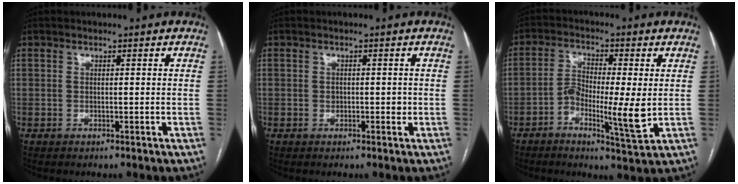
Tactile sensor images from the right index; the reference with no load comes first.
{"total": 1.4, "force": [-0.1, 1.1, 0.7], "torque": [-0.013, 0.005, 0.002]}
{"total": 8.0, "force": [-1.7, 1.6, 7.7], "torque": [-0.140, 0.001, -0.032]}